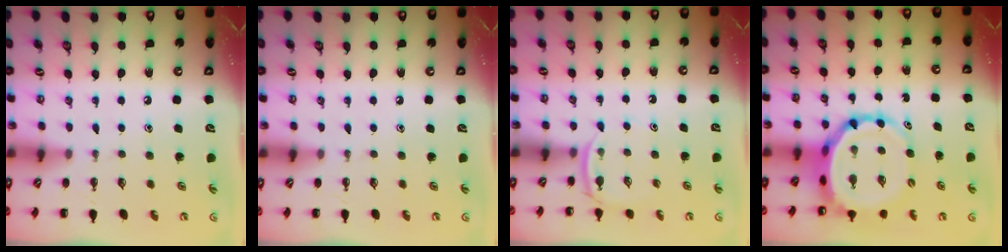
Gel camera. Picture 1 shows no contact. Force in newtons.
{"total": 0.0}
{"total": 3.4, "press": 3.1, "slide": 1.2}
{"total": 8.2, "press": 7.8, "slide": 2.4}